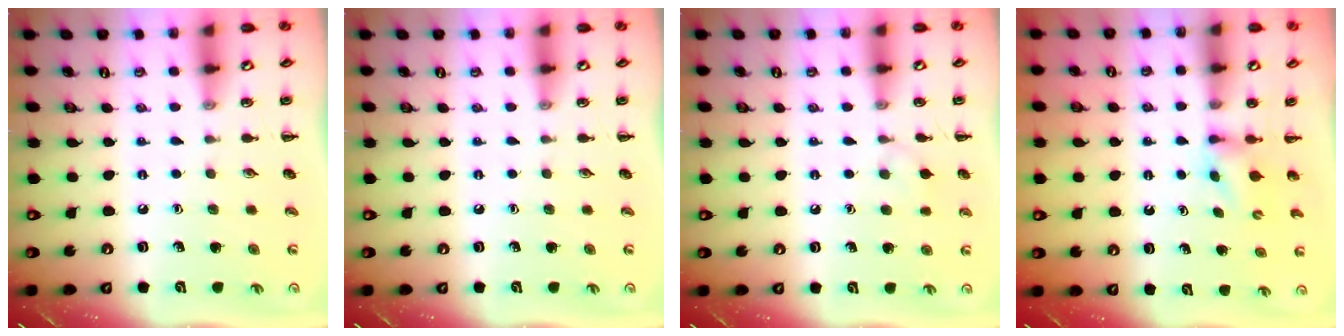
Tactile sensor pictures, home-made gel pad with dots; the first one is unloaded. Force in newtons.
{"total": 0.0}
{"total": 6.1, "press": 5.8, "slide": 1.9}
{"total": 3.6, "press": 3.3, "slide": 1.3}